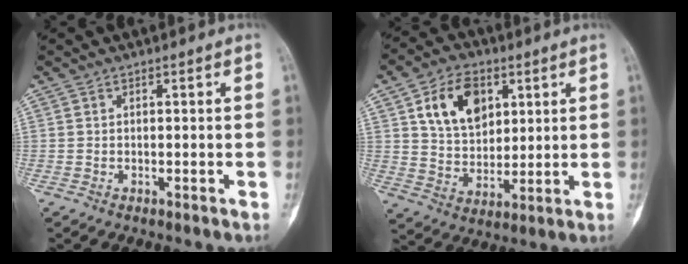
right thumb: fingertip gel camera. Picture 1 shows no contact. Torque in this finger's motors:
{"motor_torque": [0.00, 2.44, 0.47, -0.21, 0.09]}